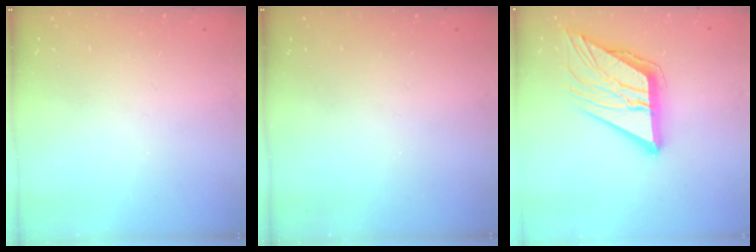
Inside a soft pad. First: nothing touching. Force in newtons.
{"total": 0.0}
{"total": 17.6, "press": 17.5, "slide": 2.0}